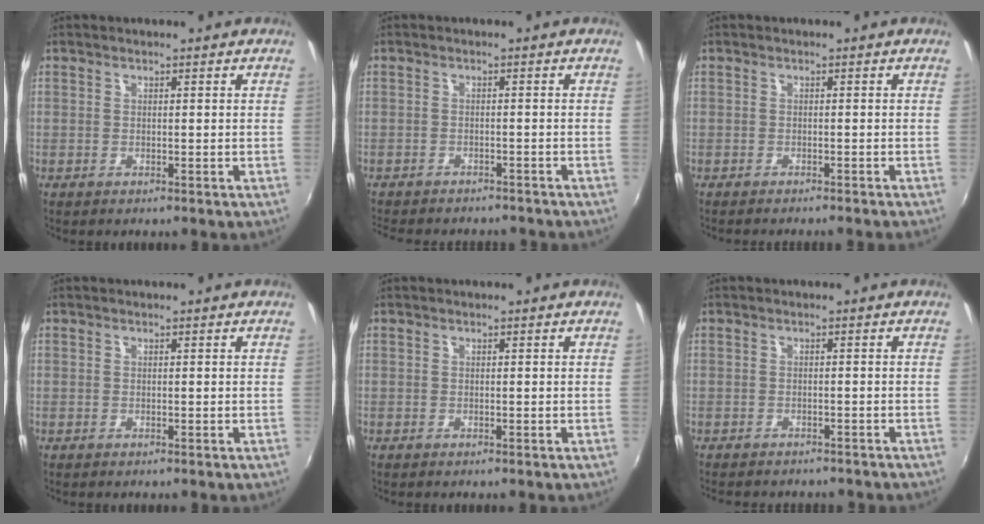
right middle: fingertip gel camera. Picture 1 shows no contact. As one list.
[{"total": 9.0, "force": [-8.1, 2.4, 3.3], "torque": [-0.080, -0.016, -0.115]}, {"total": 2.7, "force": [-2.5, -0.1, 1.1], "torque": [-0.030, -0.010, -0.039]}, {"total": 0.0}, {"total": 0.0}, {"total": 6.3, "force": [-5.6, 1.7, 2.3], "torque": [-0.054, -0.016, -0.077]}]